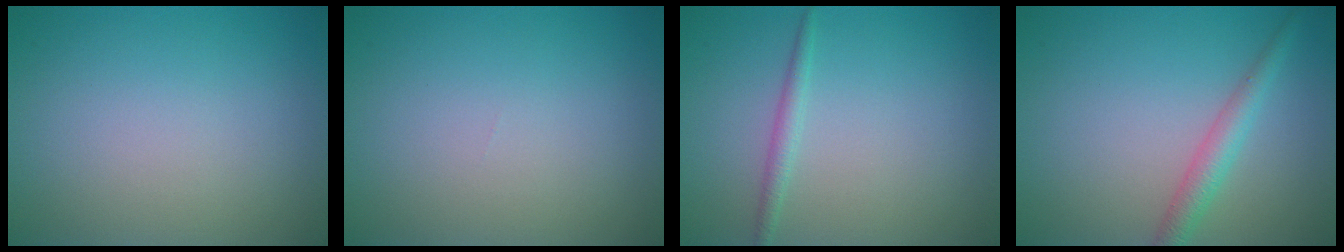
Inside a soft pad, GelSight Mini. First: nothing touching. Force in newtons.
{"total": 0.0}
{"total": 1.3, "press": 1.3, "slide": 0.1}
{"total": 2.4, "press": 2.4, "slide": 0.1}